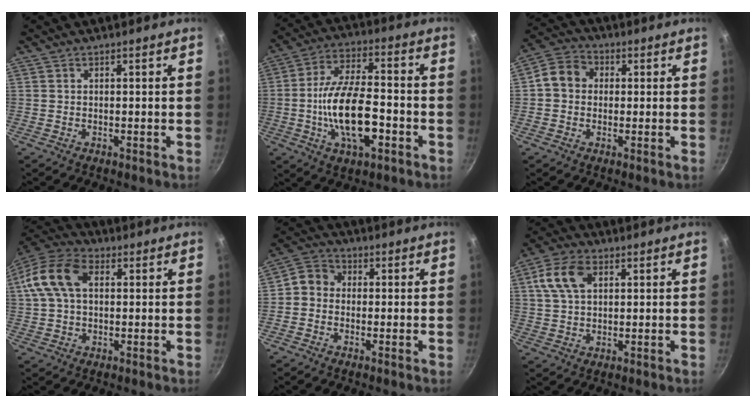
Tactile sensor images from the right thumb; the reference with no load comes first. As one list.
[{"total": 15.8, "force": [-4.2, 6.9, 13.6], "torque": [-0.236, 0.029, -0.078]}, {"total": 6.7, "force": [0.4, 5.8, 3.4], "torque": [-0.036, 0.015, -0.014]}, {"total": 13.1, "force": [2.8, 8.4, 9.7], "torque": [-0.181, 0.027, 0.037]}, {"total": 4.8, "force": [-0.5, 4.1, 2.3], "torque": [-0.026, 0.017, -0.032]}, {"total": 8.6, "force": [2.8, 5.4, 6.0], "torque": [-0.109, 0.010, 0.048]}]